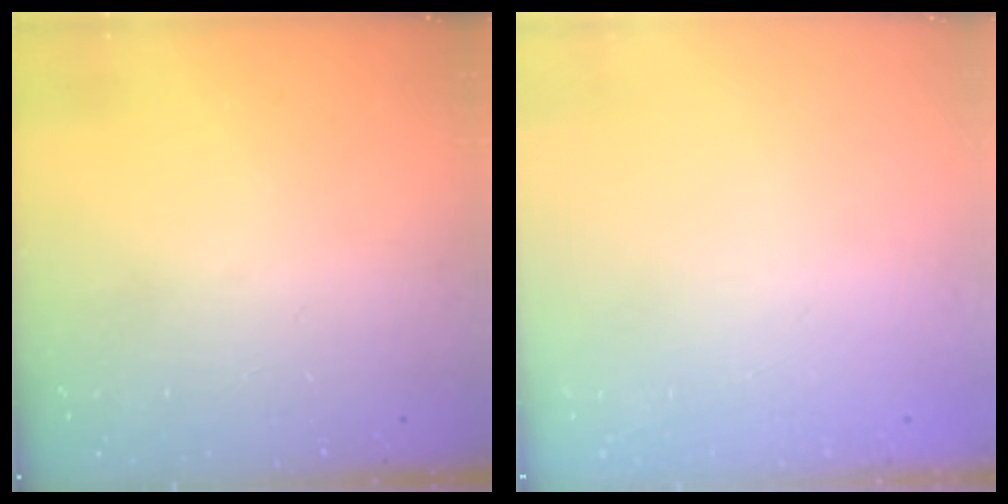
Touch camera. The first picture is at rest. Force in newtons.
{"total": 2.7, "press": 2.6, "slide": 0.8}